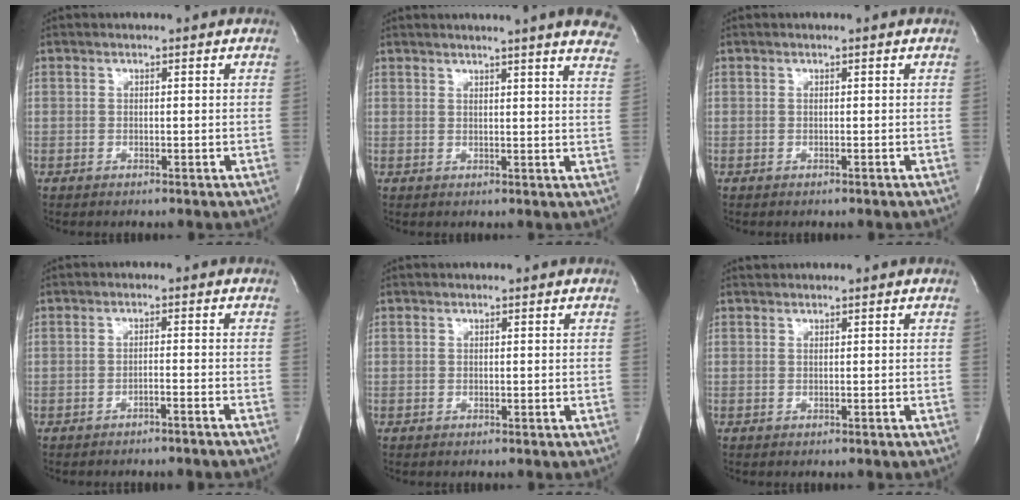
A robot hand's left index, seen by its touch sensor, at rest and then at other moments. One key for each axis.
{"total": 15.6, "fx": 13.6, "fy": 0.0, "fz": 7.7, "tx": -0.102, "ty": -0.034, "tz": 0.144}
{"total": 0.7, "fx": -0.5, "fy": -0.1, "fz": 0.5, "tx": 0.000, "ty": 0.005, "tz": -0.005}
{"total": 3.1, "fx": -2.6, "fy": -0.7, "fz": 1.5, "tx": -0.018, "ty": 0.008, "tz": -0.033}
{"total": 0.0}
{"total": 0.0}